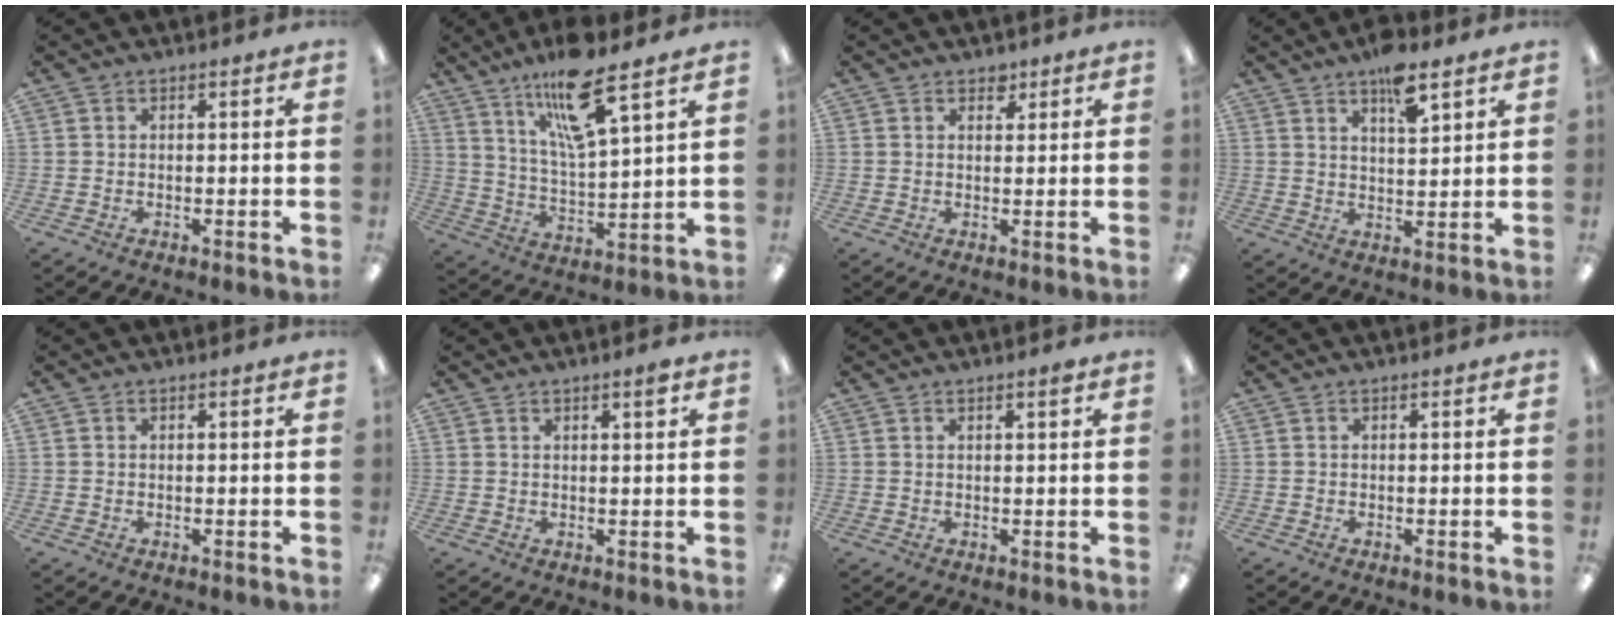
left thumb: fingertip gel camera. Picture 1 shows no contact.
{"total": 15.0, "force": [10.0, 3.7, 10.6], "torque": [-0.187, -0.042, 0.164]}
{"total": 2.2, "force": [1.7, 1.3, 0.6], "torque": [0.004, -0.006, 0.028]}
{"total": 8.0, "force": [5.5, 2.5, 5.2], "torque": [-0.075, -0.032, 0.090]}
{"total": 0.0}
{"total": 1.9, "force": [1.3, 0.2, 1.4], "torque": [-0.021, -0.002, 0.021]}
{"total": 1.4, "force": [1.0, 0.2, 1.0], "torque": [-0.013, -0.002, 0.015]}
{"total": 0.0}